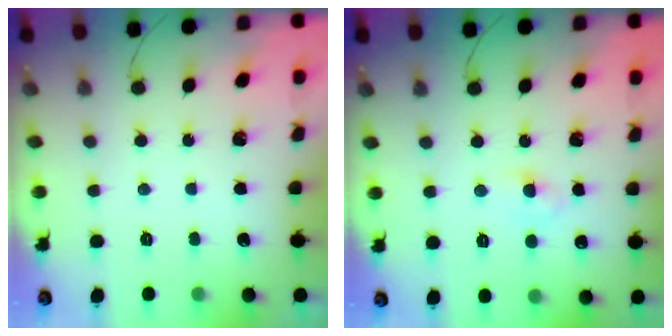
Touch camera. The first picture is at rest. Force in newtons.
{"total": 2.4, "press": 2.1, "slide": 1.0}